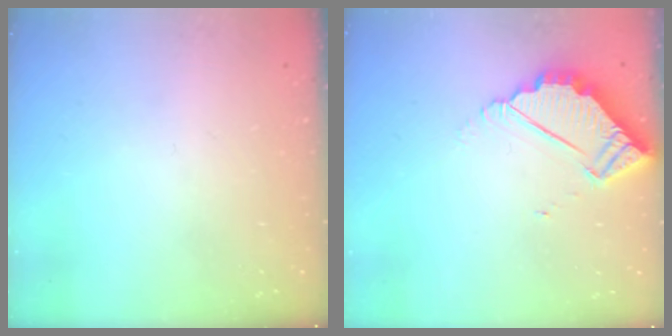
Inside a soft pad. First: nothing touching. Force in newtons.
{"total": 4.1, "press": 4.1, "slide": 0.2}